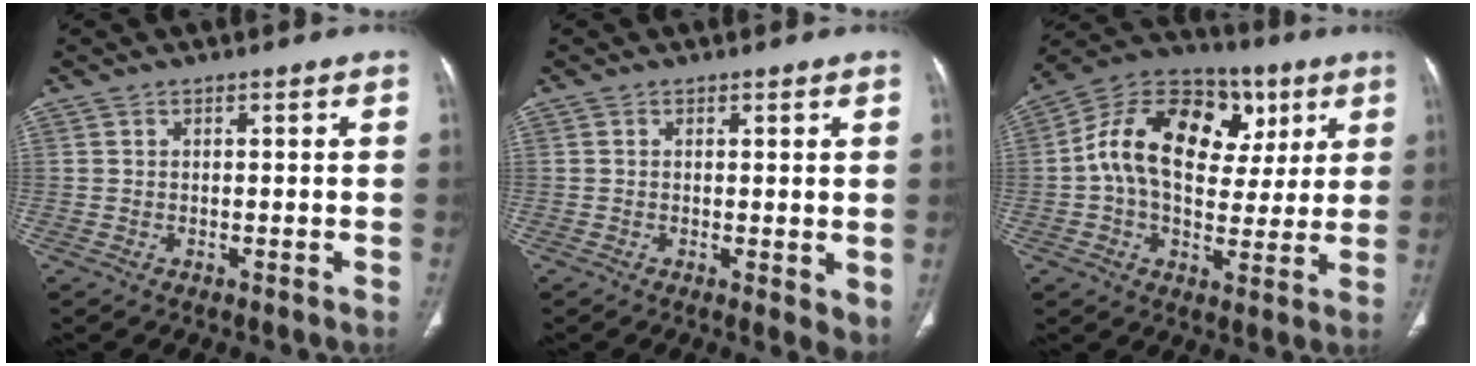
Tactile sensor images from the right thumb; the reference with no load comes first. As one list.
[{"total": 3.6, "force": [0.0, 1.3, 3.3], "torque": [-0.044, -0.013, 0.000]}, {"total": 21.1, "force": [4.7, 14.2, 14.9], "torque": [-0.218, 0.019, 0.067]}]